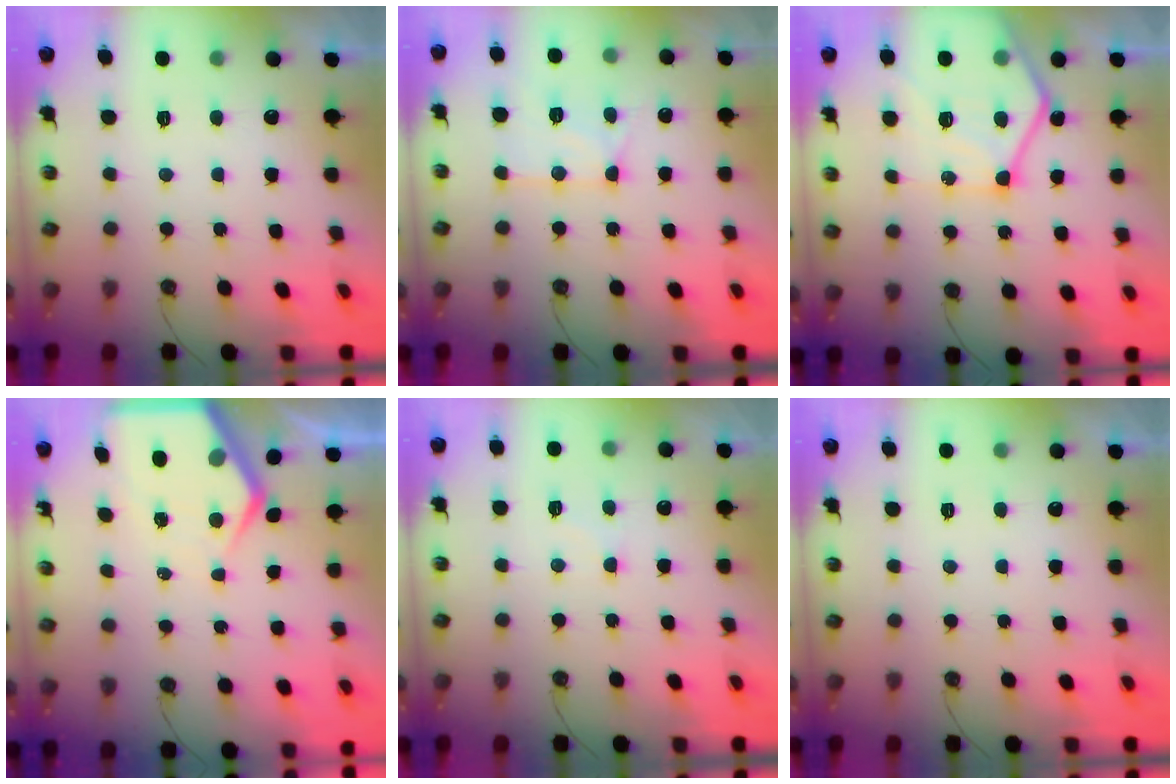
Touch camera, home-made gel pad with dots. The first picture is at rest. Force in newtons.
{"total": 12.7, "press": 12.7, "slide": 1.3}
{"total": 18.3, "press": 18.3, "slide": 1.6}
{"total": 8.0, "press": 7.9, "slide": 0.8}
{"total": 6.3, "press": 6.3, "slide": 0.6}
{"total": 0.0}